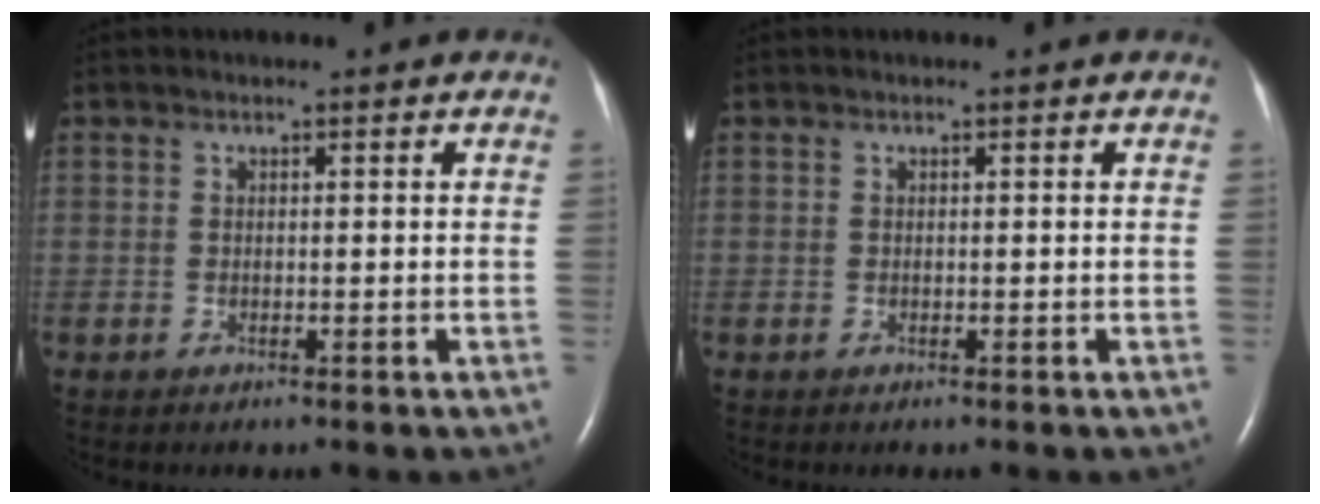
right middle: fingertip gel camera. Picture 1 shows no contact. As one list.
[{"total": 0.0}]